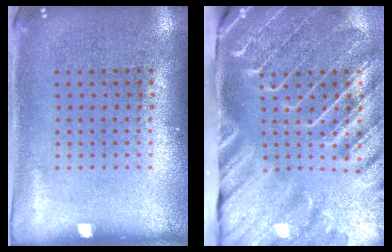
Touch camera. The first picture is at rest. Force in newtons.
{"total": 4.4, "press": 3.4, "slide": 2.8}